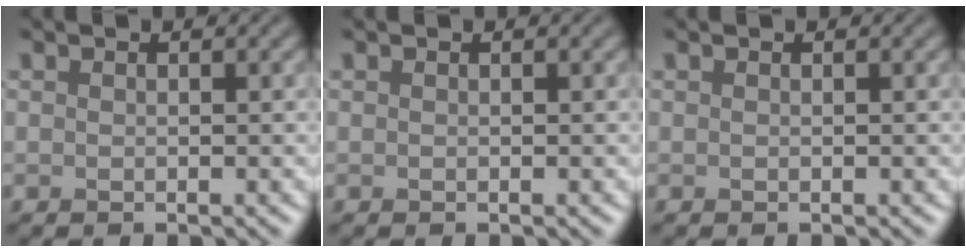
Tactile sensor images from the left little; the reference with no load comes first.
{"total": 0.0}
{"total": 0.0}